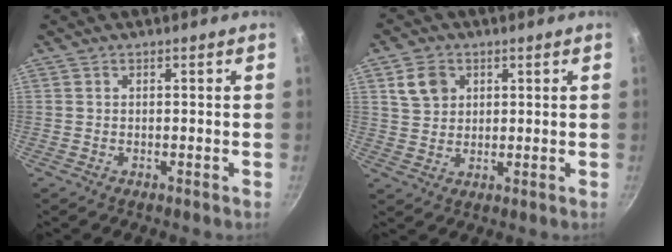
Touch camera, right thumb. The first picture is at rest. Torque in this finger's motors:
{"motor_torque": [0.10, 0.49, 0.11, -0.29, 0.02]}